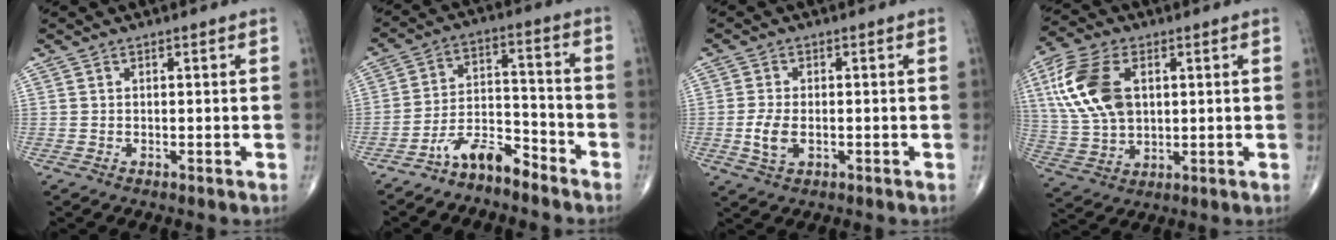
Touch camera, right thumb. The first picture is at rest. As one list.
[{"total": 7.9, "force": [-6.4, 2.7, 3.7], "torque": [-0.061, 0.069, -0.124]}, {"total": 4.6, "force": [-0.9, 2.6, 3.6], "torque": [-0.080, -0.003, -0.016]}, {"total": 15.3, "force": [4.0, 9.3, 11.5], "torque": [-0.237, 0.001, 0.081]}]